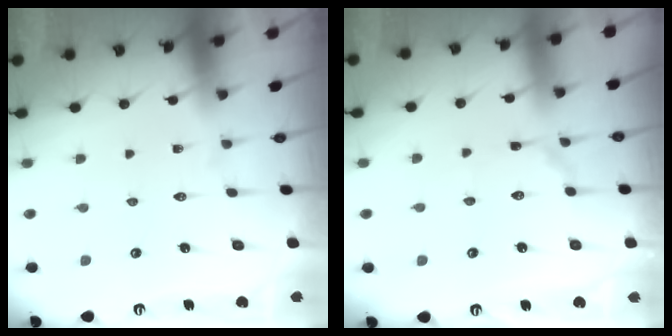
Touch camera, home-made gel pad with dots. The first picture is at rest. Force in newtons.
{"total": 3.0, "press": 2.9, "slide": 0.3}